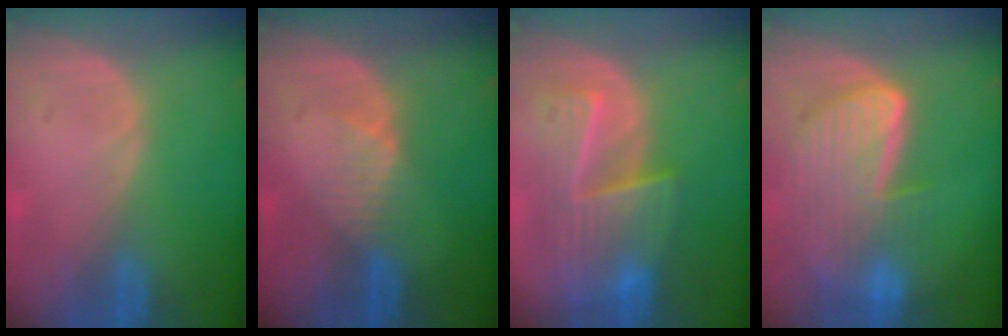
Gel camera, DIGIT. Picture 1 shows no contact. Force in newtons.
{"total": 2.7, "press": 2.7, "slide": 0.3}
{"total": 9.3, "press": 8.3, "slide": 4.3}
{"total": 9.2, "press": 8.1, "slide": 4.3}